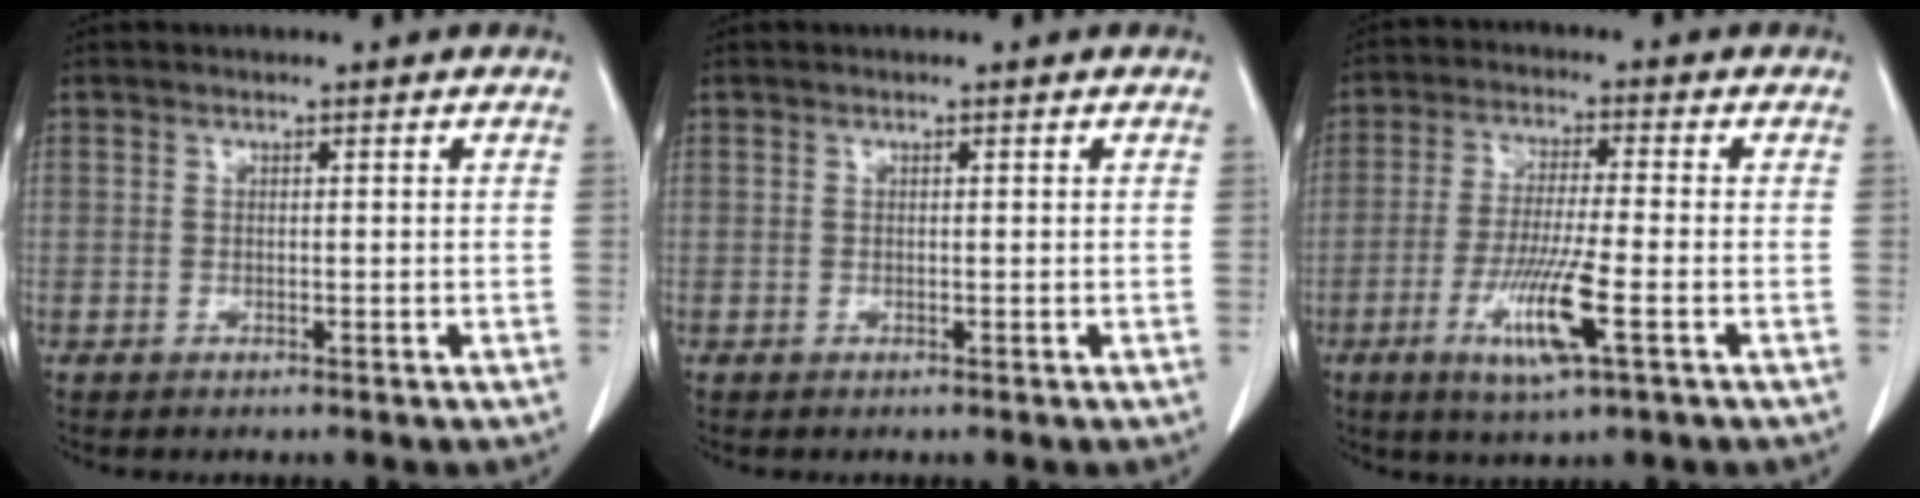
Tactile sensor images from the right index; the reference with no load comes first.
{"total": 0.0}
{"total": 9.6, "force": [-3.6, 0.2, 8.8], "torque": [-0.172, -0.019, -0.068]}